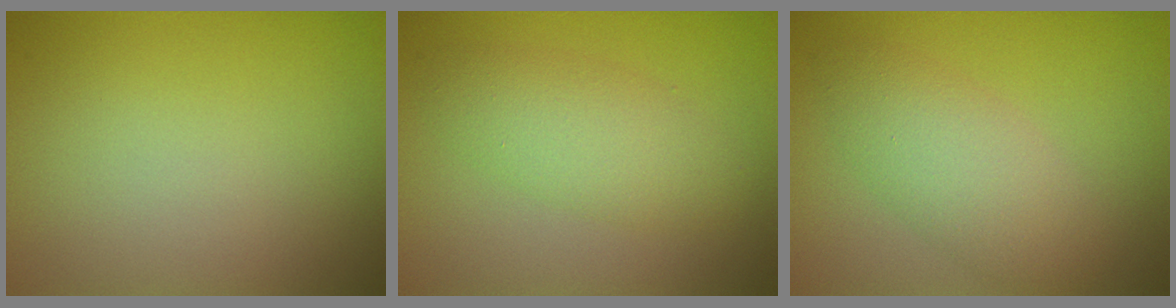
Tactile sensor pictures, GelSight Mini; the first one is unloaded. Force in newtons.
{"total": 3.7, "press": 3.7, "slide": 0.0}
{"total": 4.0, "press": 4.0, "slide": 0.3}